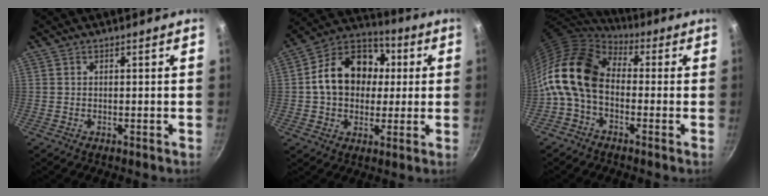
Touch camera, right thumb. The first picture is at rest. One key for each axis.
{"total": 17.1, "fx": 1.8, "fy": 13.3, "fz": 10.6, "tx": -0.146, "ty": 0.030, "tz": 0.015}
{"total": 14.7, "fx": -0.8, "fy": 9.8, "fz": 10.9, "tx": -0.197, "ty": 0.028, "tz": -0.036}